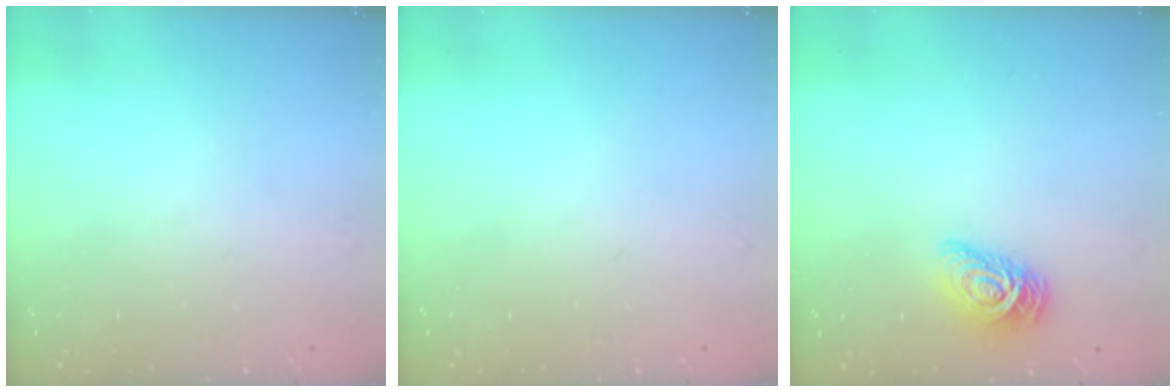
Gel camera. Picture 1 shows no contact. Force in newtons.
{"total": 0.0}
{"total": 9.1, "press": 9.1, "slide": 0.6}